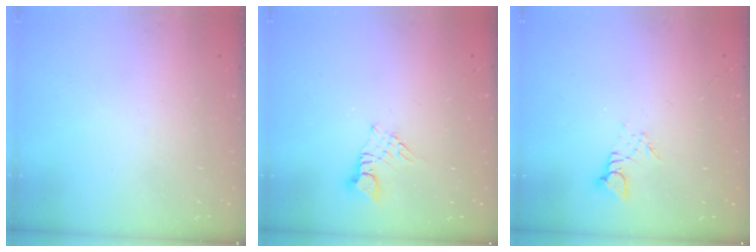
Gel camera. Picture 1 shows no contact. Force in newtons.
{"total": 3.1, "press": 3.1, "slide": 0.3}
{"total": 2.7, "press": 2.7, "slide": 0.3}